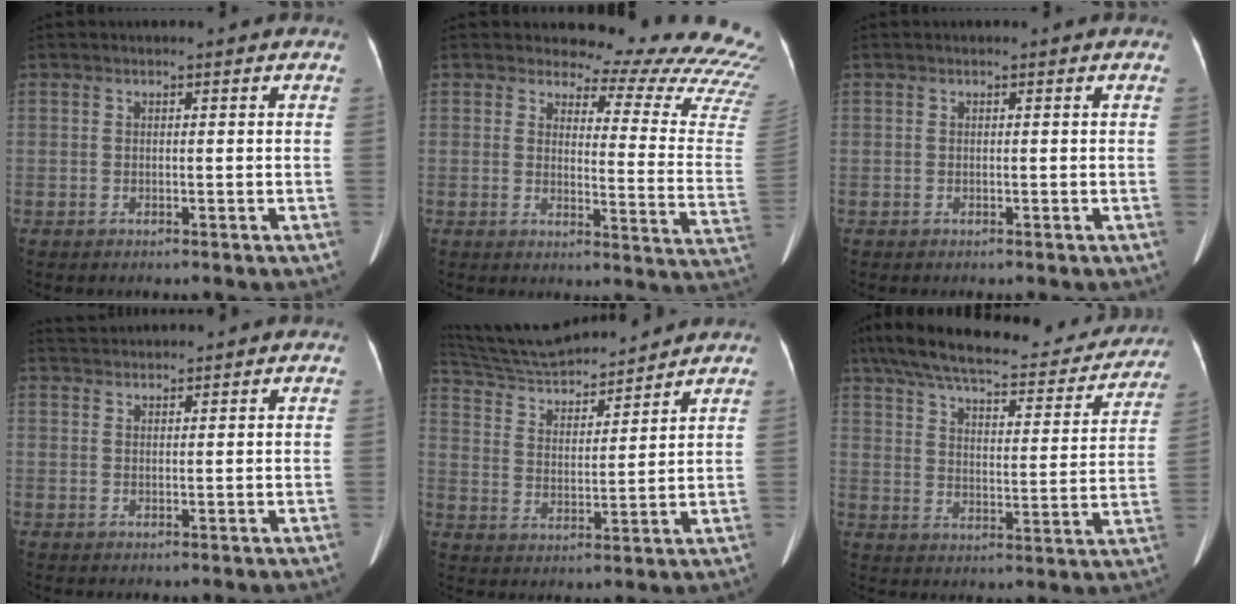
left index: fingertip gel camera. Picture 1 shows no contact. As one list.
[{"total": 18.3, "force": [18.0, 3.1, 1.6], "torque": [0.020, -0.158, 0.161]}, {"total": 0.0}, {"total": 3.8, "force": [3.7, 0.0, 0.7], "torque": [-0.011, 0.023, 0.065]}, {"total": 16.7, "force": [15.6, 1.8, 5.6], "torque": [-0.101, 0.015, 0.266]}, {"total": 26.6, "force": [22.5, 6.7, 12.5], "torque": [-0.201, -0.001, 0.296]}]